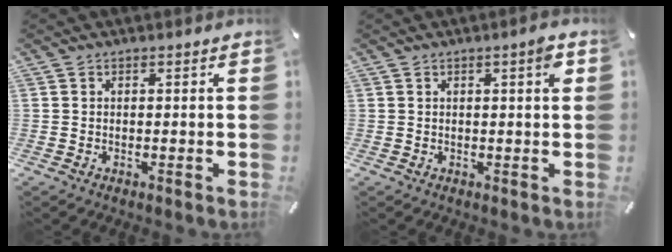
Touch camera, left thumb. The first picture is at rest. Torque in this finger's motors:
{"motor_torque": [1.26, 1.32, 0.99, -0.51, 0.23]}